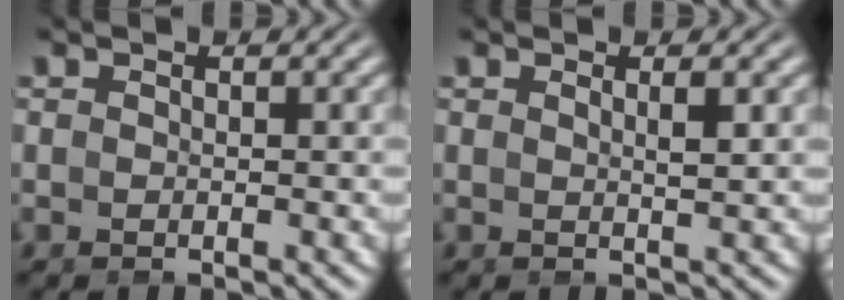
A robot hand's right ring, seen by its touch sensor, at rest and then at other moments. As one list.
[{"total": 1.2, "force": [0.6, -0.4, 1.0], "torque": [-0.022, -0.010, 0.015]}]